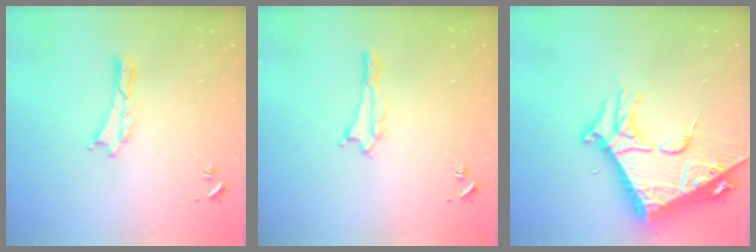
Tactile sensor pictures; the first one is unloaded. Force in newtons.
{"total": 1.0, "press": 1.0, "slide": 0.1}
{"total": 12.0, "press": 11.9, "slide": 1.3}